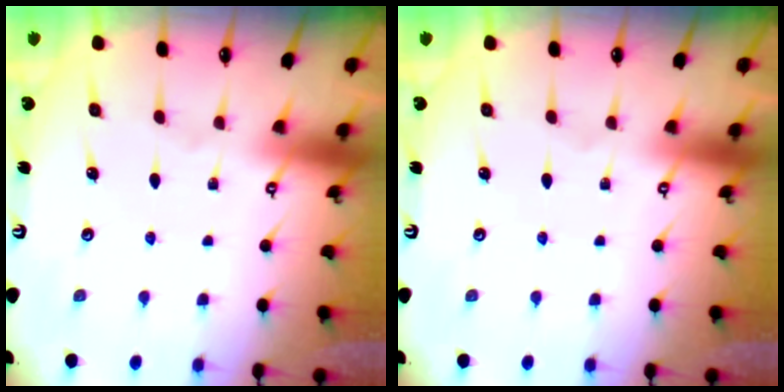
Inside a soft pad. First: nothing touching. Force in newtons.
{"total": 0.0}